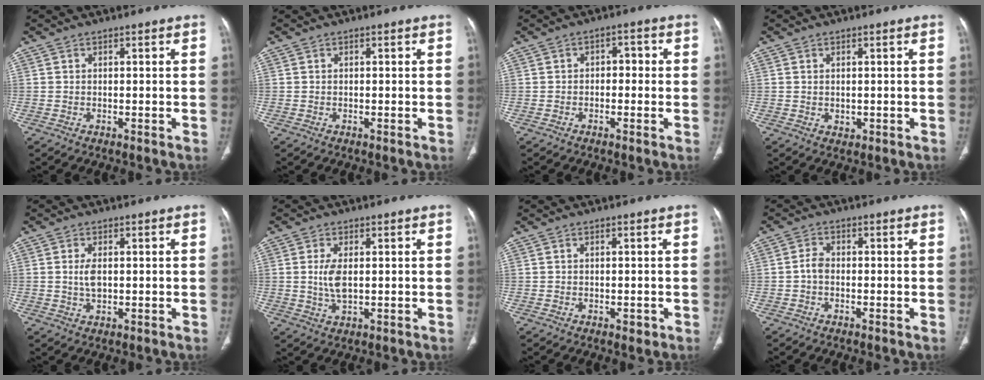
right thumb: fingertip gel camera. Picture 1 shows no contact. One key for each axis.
{"total": 0.0}
{"total": 3.0, "fx": -0.4, "fy": 2.1, "fz": 2.1, "tx": -0.010, "ty": 0.016, "tz": -0.015}
{"total": 1.3, "fx": 0.1, "fy": 1.0, "fz": 0.8, "tx": -0.015, "ty": -0.003, "tz": 0.007}
{"total": 3.1, "fx": 0.2, "fy": 1.7, "fz": 2.6, "tx": -0.053, "ty": -0.001, "tz": 0.005}
{"total": 4.5, "fx": 0.3, "fy": 2.1, "fz": 4.0, "tx": -0.088, "ty": -0.005, "tz": 0.010}
{"total": 1.3, "fx": -0.3, "fy": 0.8, "fz": 1.0, "tx": -0.012, "ty": -0.002, "tz": -0.001}
{"total": 2.2, "fx": -0.5, "fy": 1.5, "fz": 1.6, "tx": -0.028, "ty": 0.007, "tz": -0.016}